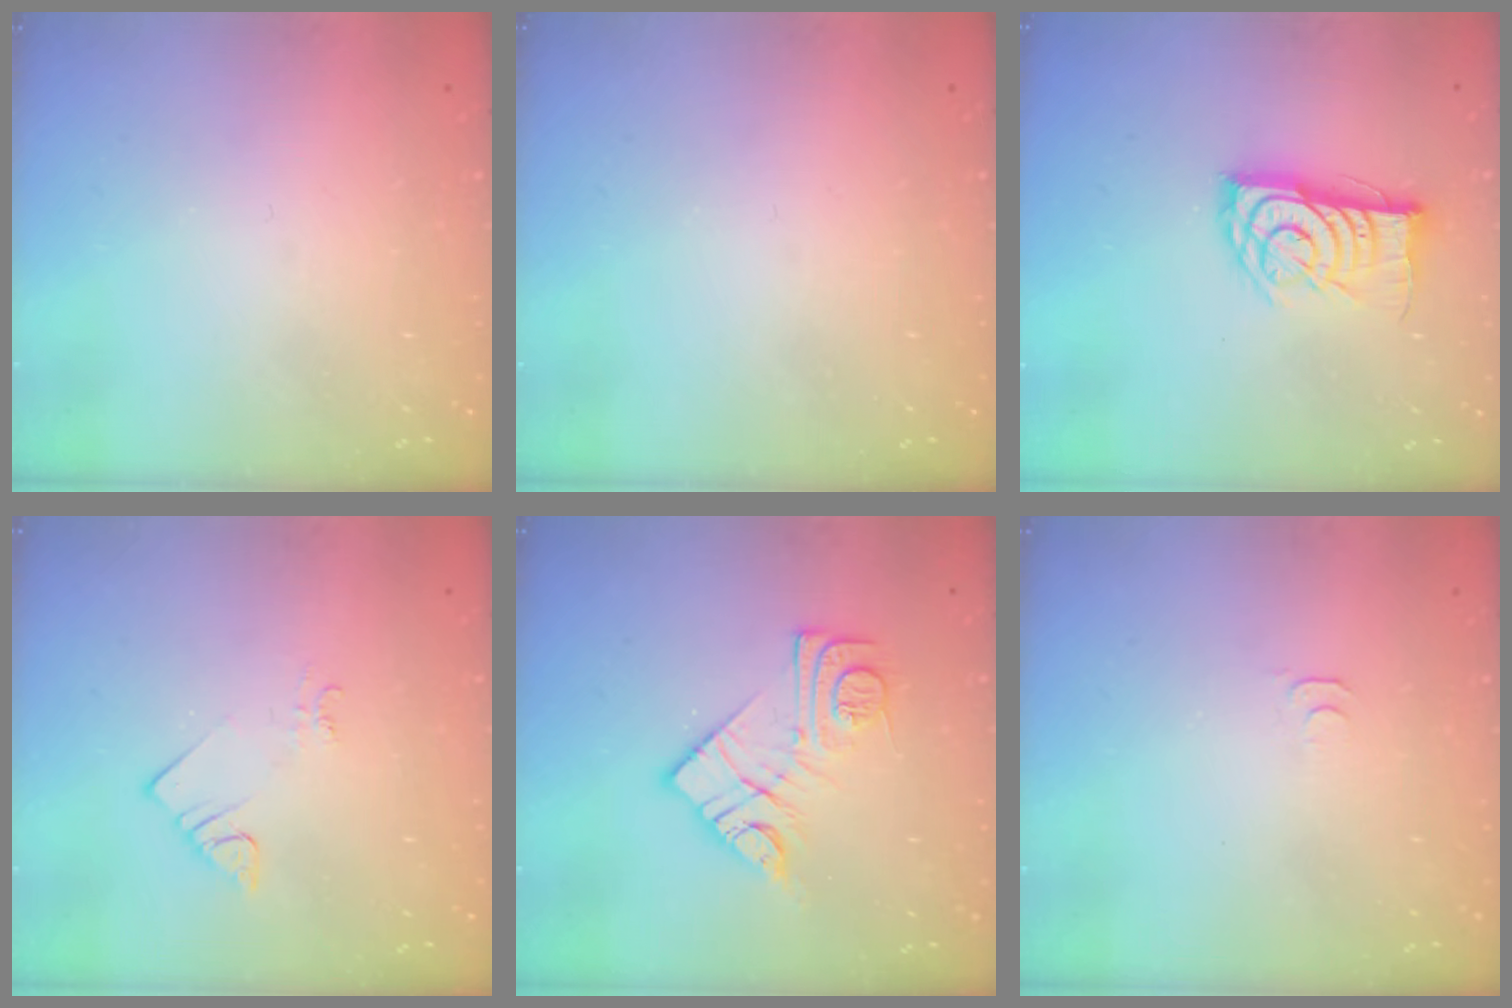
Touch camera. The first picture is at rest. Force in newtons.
{"total": 0.0}
{"total": 11.9, "press": 11.9, "slide": 0.8}
{"total": 2.1, "press": 2.0, "slide": 0.5}
{"total": 12.6, "press": 12.6, "slide": 0.8}
{"total": 2.8, "press": 2.7, "slide": 0.5}